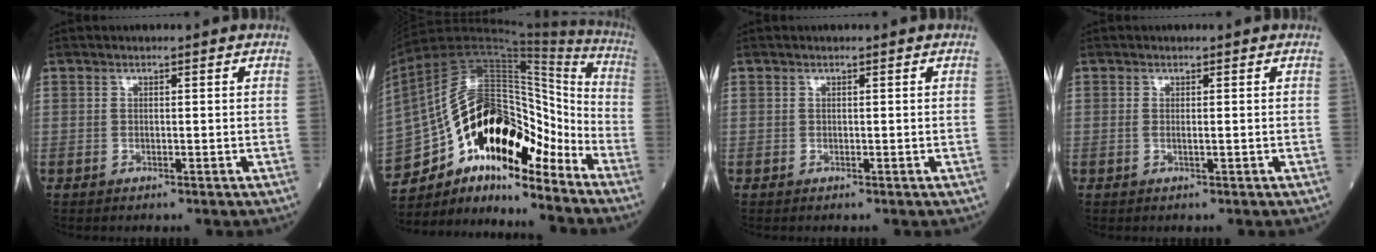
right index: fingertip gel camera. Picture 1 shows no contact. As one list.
[{"total": 23.8, "force": [-15.8, 8.5, 15.7], "torque": [-0.314, 0.040, -0.269]}, {"total": 0.0}, {"total": 0.9, "force": [0.0, 0.2, 0.9], "torque": [-0.021, -0.002, 0.001]}]